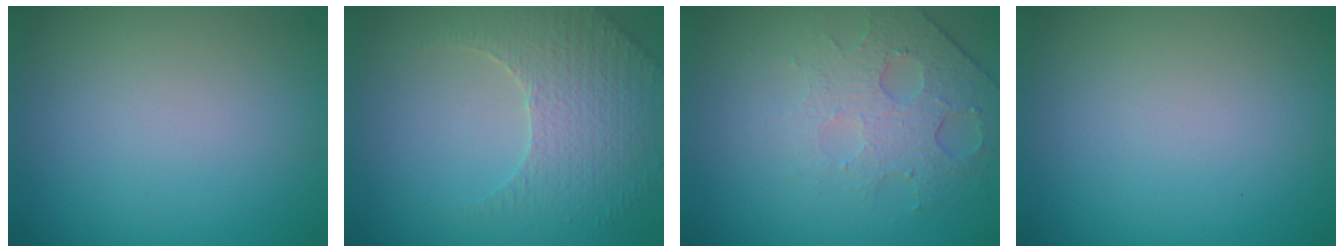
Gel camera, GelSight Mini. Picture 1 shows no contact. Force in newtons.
{"total": 3.7, "press": 3.5, "slide": 1.2}
{"total": 4.8, "press": 3.2, "slide": 3.6}
{"total": 0.0}